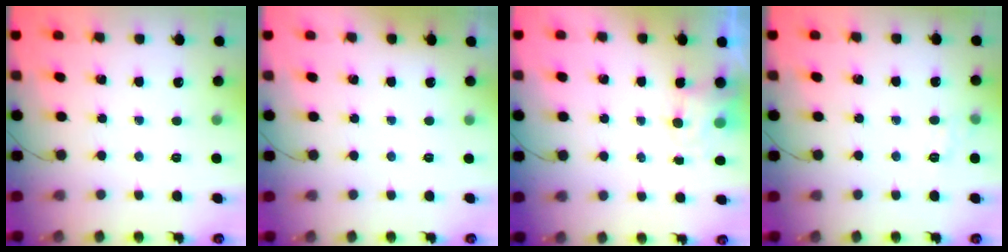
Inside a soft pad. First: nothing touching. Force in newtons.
{"total": 1.9, "press": 1.9, "slide": 0.3}
{"total": 4.6, "press": 4.5, "slide": 1.1}
{"total": 5.8, "press": 5.7, "slide": 1.3}